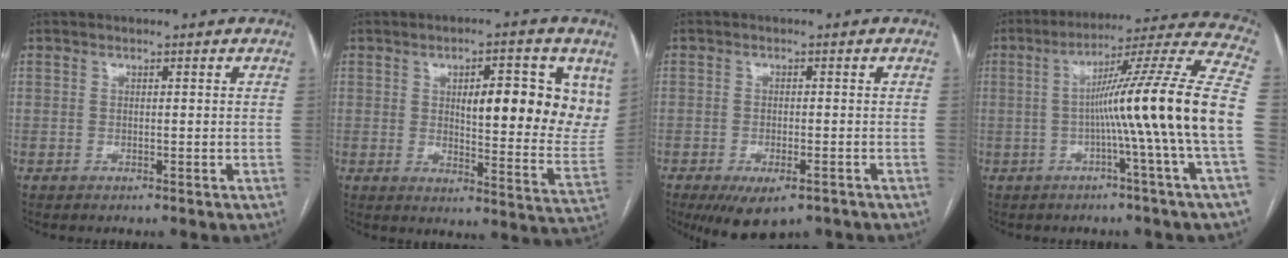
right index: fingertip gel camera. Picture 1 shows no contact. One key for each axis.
{"total": 15.5, "fx": 5.5, "fy": 4.3, "fz": 13.8, "tx": -0.173, "ty": -0.006, "tz": 0.075}
{"total": 7.0, "fx": -4.6, "fy": 2.6, "fz": 4.6, "tx": -0.071, "ty": -0.012, "tz": -0.069}
{"total": 18.8, "fx": -2.5, "fy": -3.1, "fz": 18.4, "tx": -0.264, "ty": 0.006, "tz": -0.056}